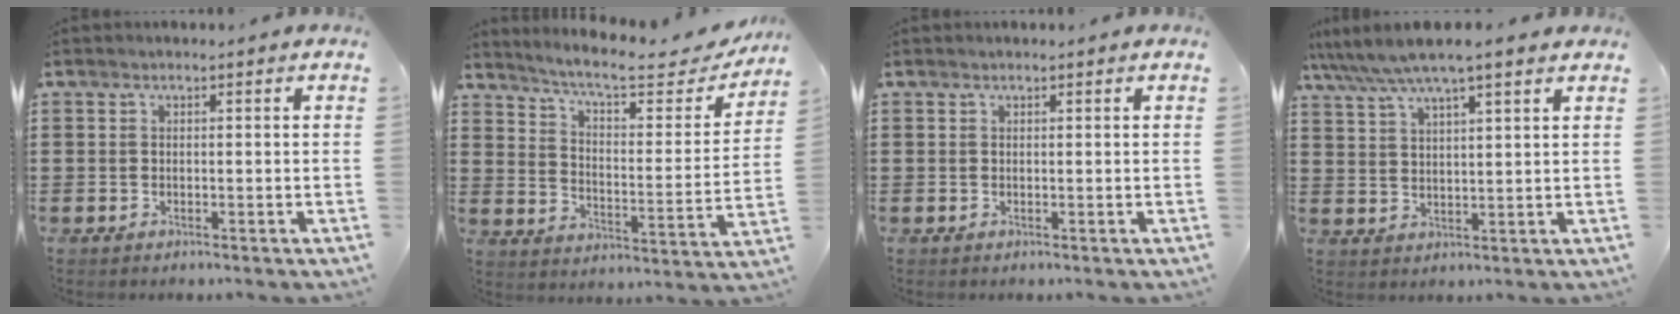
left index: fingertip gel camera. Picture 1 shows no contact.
{"total": 7.1, "force": [6.0, 0.7, 3.6], "torque": [-0.089, -0.038, 0.095]}
{"total": 0.0}
{"total": 5.6, "force": [4.5, 0.5, 3.2], "torque": [-0.077, -0.015, 0.078]}